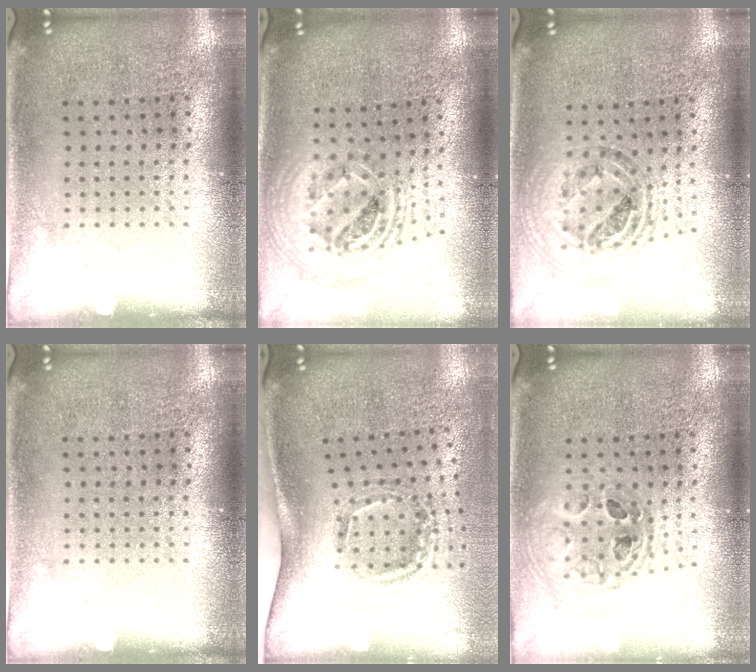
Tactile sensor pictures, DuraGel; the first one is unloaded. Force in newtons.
{"total": 2.3, "press": 1.8, "slide": 1.5}
{"total": 1.0, "press": 1.0, "slide": 0.2}
{"total": 0.0}
{"total": 2.1, "press": 1.3, "slide": 1.6}
{"total": 0.7, "press": 0.7, "slide": 0.1}